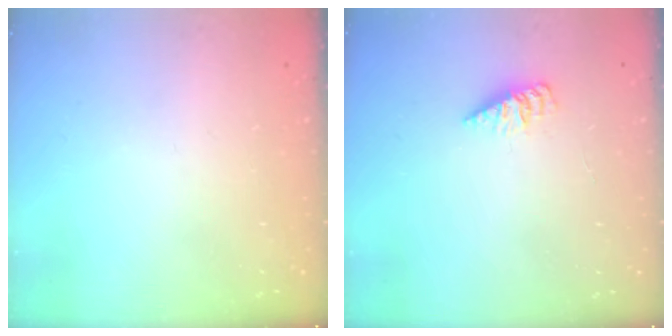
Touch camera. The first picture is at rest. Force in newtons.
{"total": 3.0, "press": 3.0, "slide": 0.2}